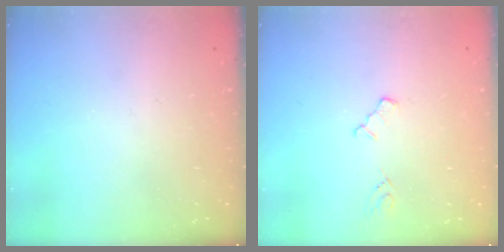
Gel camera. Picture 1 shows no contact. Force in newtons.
{"total": 3.8, "press": 3.7, "slide": 0.5}